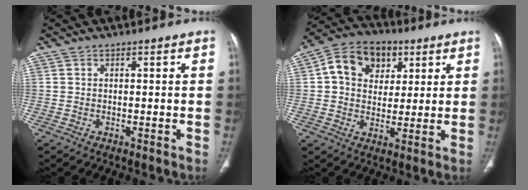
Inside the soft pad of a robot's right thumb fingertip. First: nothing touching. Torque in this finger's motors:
{"motor_torque": [1.55, 1.51, 0.66, -0.53, 0.22]}